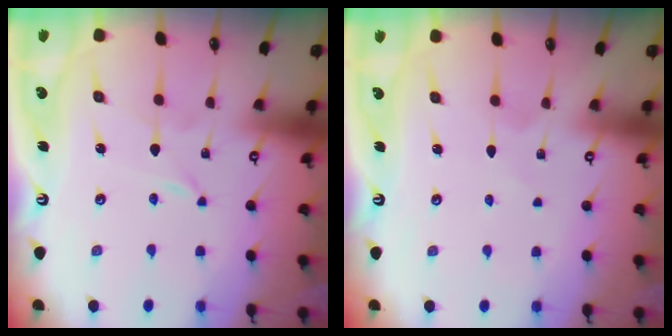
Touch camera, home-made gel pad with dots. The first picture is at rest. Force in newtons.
{"total": 1.6, "press": 1.6, "slide": 0.2}